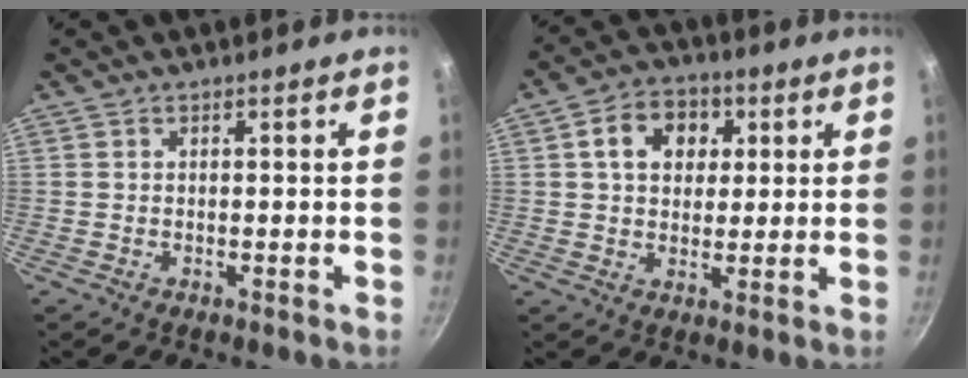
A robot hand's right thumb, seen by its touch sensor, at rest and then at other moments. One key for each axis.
{"total": 9.2, "fx": 2.7, "fy": 7.0, "fz": 5.2, "tx": -0.059, "ty": 0.005, "tz": 0.032}